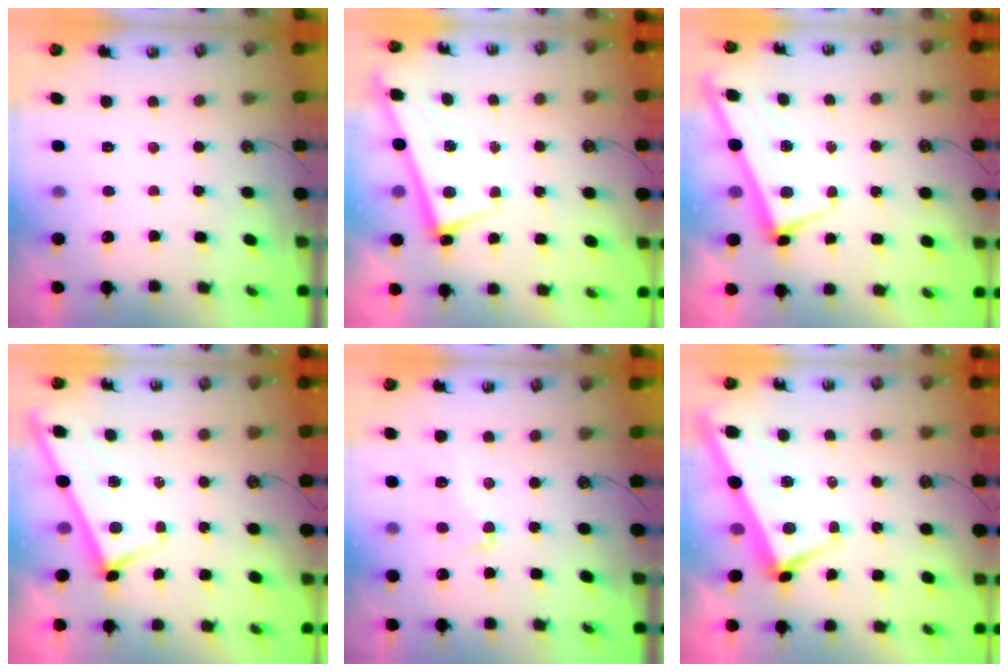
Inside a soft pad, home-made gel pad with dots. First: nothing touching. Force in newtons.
{"total": 2.8, "press": 2.8, "slide": 0.5}
{"total": 2.8, "press": 2.8, "slide": 0.5}
{"total": 3.0, "press": 3.0, "slide": 0.2}
{"total": 2.5, "press": 2.0, "slide": 1.4}
{"total": 1.6, "press": 1.3, "slide": 0.9}